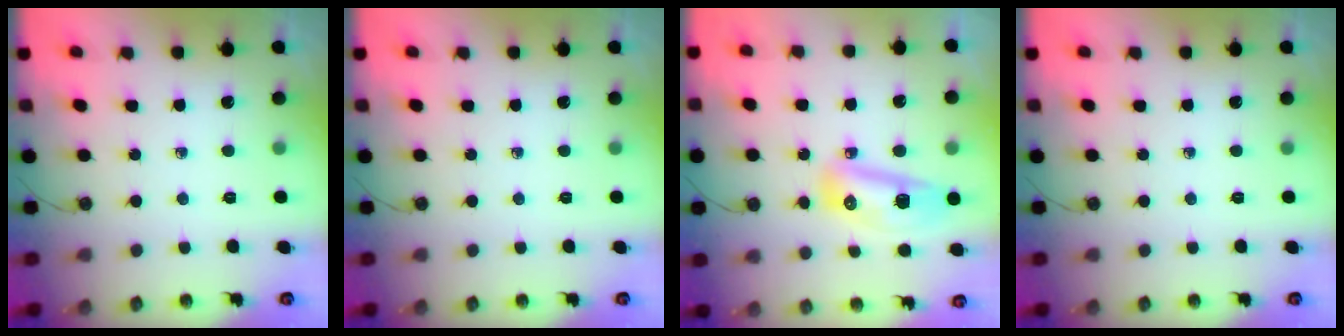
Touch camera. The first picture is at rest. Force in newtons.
{"total": 0.0}
{"total": 10.5, "press": 10.3, "slide": 2.0}
{"total": 0.0}